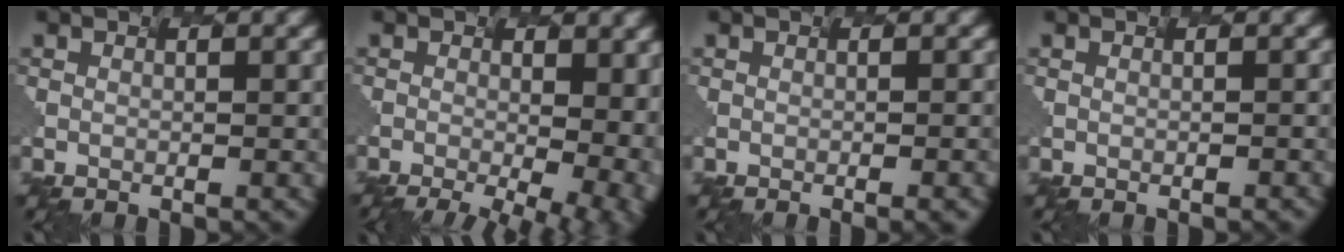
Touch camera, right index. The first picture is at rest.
{"total": 8.6, "force": [-2.2, 4.2, 7.2], "torque": [-0.049, -0.013, -0.007]}
{"total": 2.8, "force": [-0.5, 1.2, 2.4], "torque": [-0.002, 0.009, -0.005]}
{"total": 0.6, "force": [0.0, 0.4, 0.4], "torque": [0.006, 0.006, 0.000]}